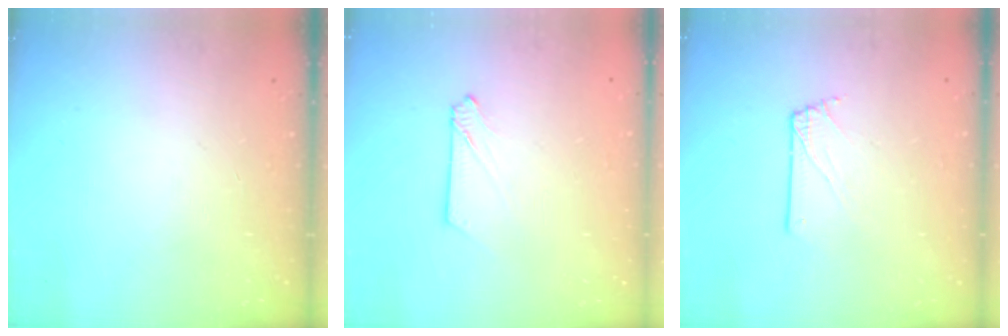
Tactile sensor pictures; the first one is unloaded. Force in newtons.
{"total": 3.0, "press": 3.0, "slide": 0.4}
{"total": 1.6, "press": 1.6, "slide": 0.2}